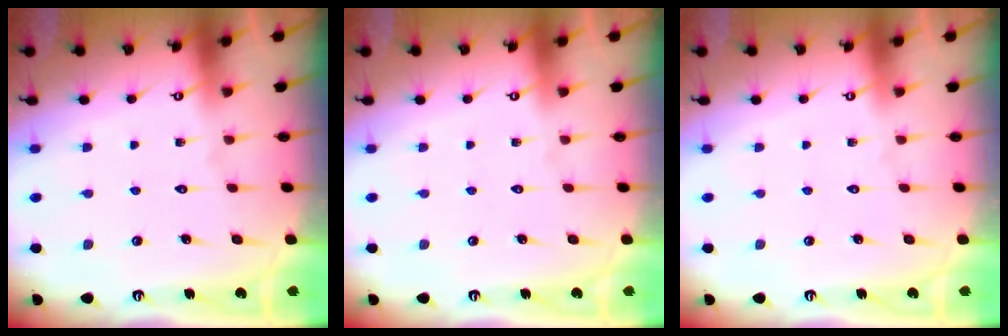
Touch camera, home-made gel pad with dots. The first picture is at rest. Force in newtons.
{"total": 0.0}
{"total": 0.0}